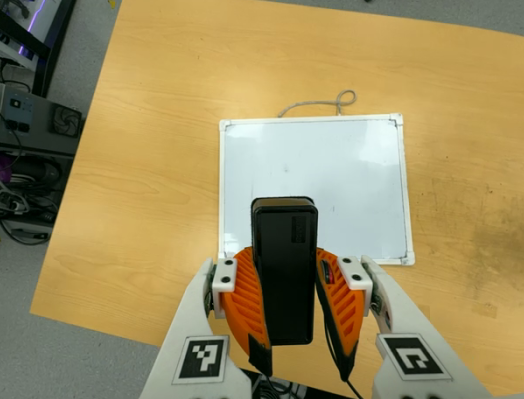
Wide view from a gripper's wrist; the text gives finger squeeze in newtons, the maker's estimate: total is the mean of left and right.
{"total": 10.4, "left": 8.9, "right": 11.9}